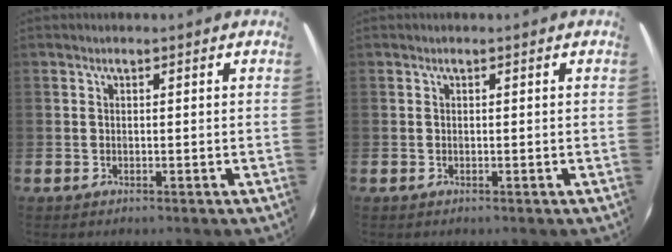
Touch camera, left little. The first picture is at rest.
{"total": 0.0}